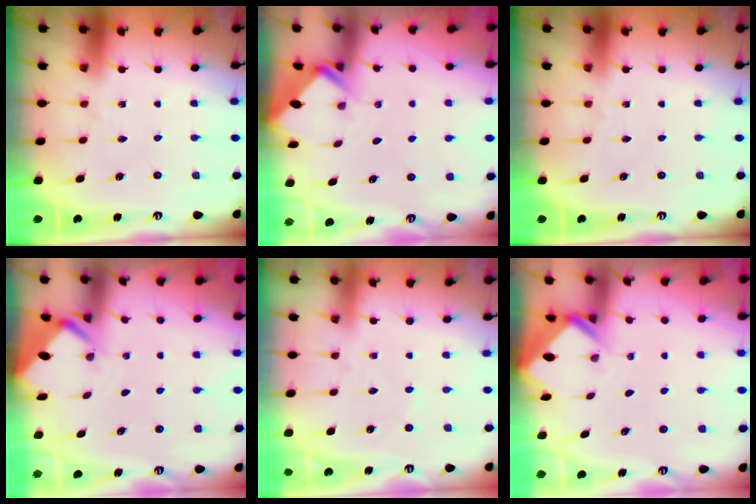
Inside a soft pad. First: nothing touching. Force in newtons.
{"total": 2.7, "press": 2.7, "slide": 0.2}
{"total": 0.0}
{"total": 2.7, "press": 2.7, "slide": 0.1}
{"total": 1.5, "press": 1.4, "slide": 0.2}
{"total": 2.6, "press": 2.6, "slide": 0.2}